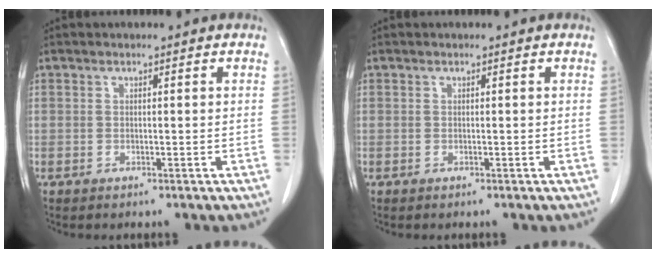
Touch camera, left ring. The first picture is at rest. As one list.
[{"total": 0.0}]